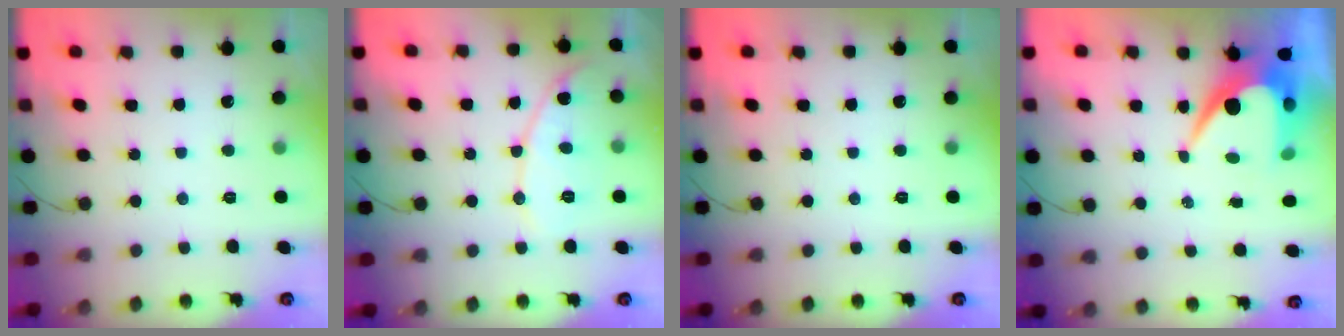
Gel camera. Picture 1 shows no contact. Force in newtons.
{"total": 9.3, "press": 9.3, "slide": 0.3}
{"total": 0.0}
{"total": 10.1, "press": 10.1, "slide": 0.9}